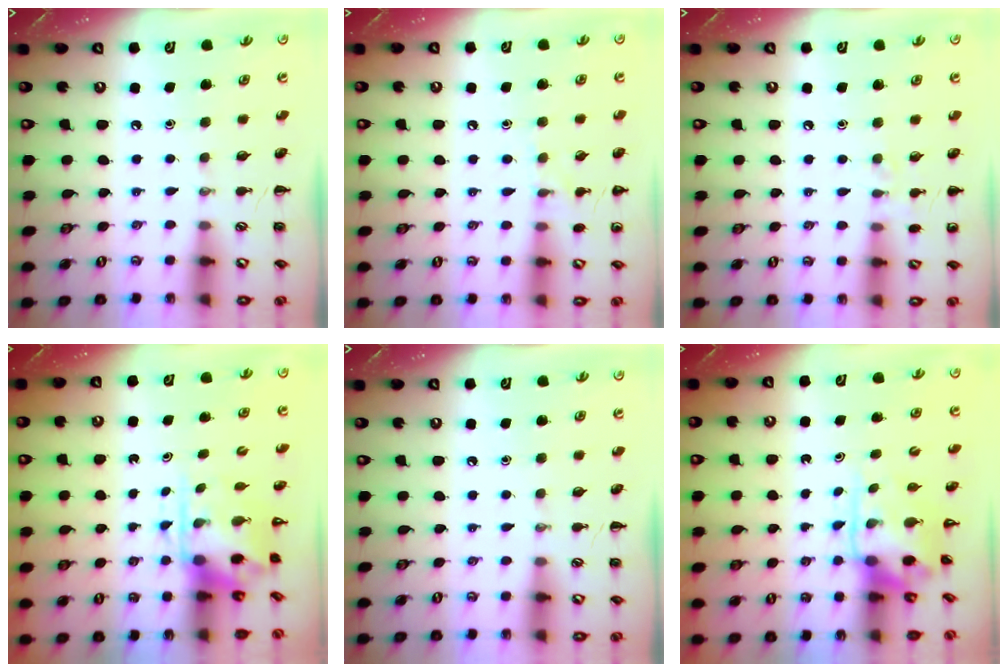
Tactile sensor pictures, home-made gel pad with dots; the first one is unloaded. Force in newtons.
{"total": 7.7, "press": 7.4, "slide": 2.3}
{"total": 5.3, "press": 5.1, "slide": 1.6}
{"total": 3.8, "press": 3.7, "slide": 0.9}
{"total": 0.0}
{"total": 3.9, "press": 3.8, "slide": 0.8}